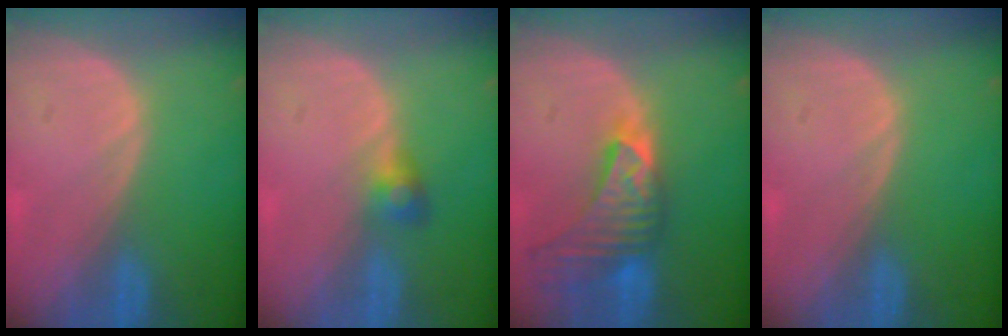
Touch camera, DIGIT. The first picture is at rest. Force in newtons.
{"total": 2.5, "press": 2.5, "slide": 0.2}
{"total": 9.1, "press": 8.2, "slide": 4.0}
{"total": 0.0}